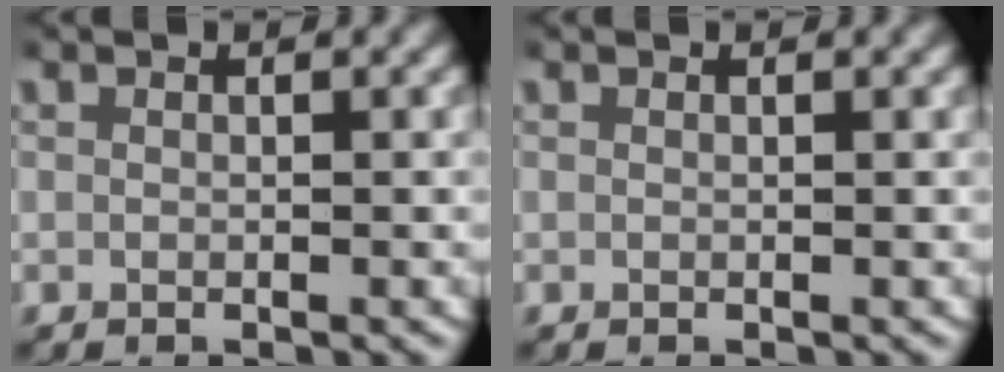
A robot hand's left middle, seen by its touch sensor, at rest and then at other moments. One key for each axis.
{"total": 0.0}